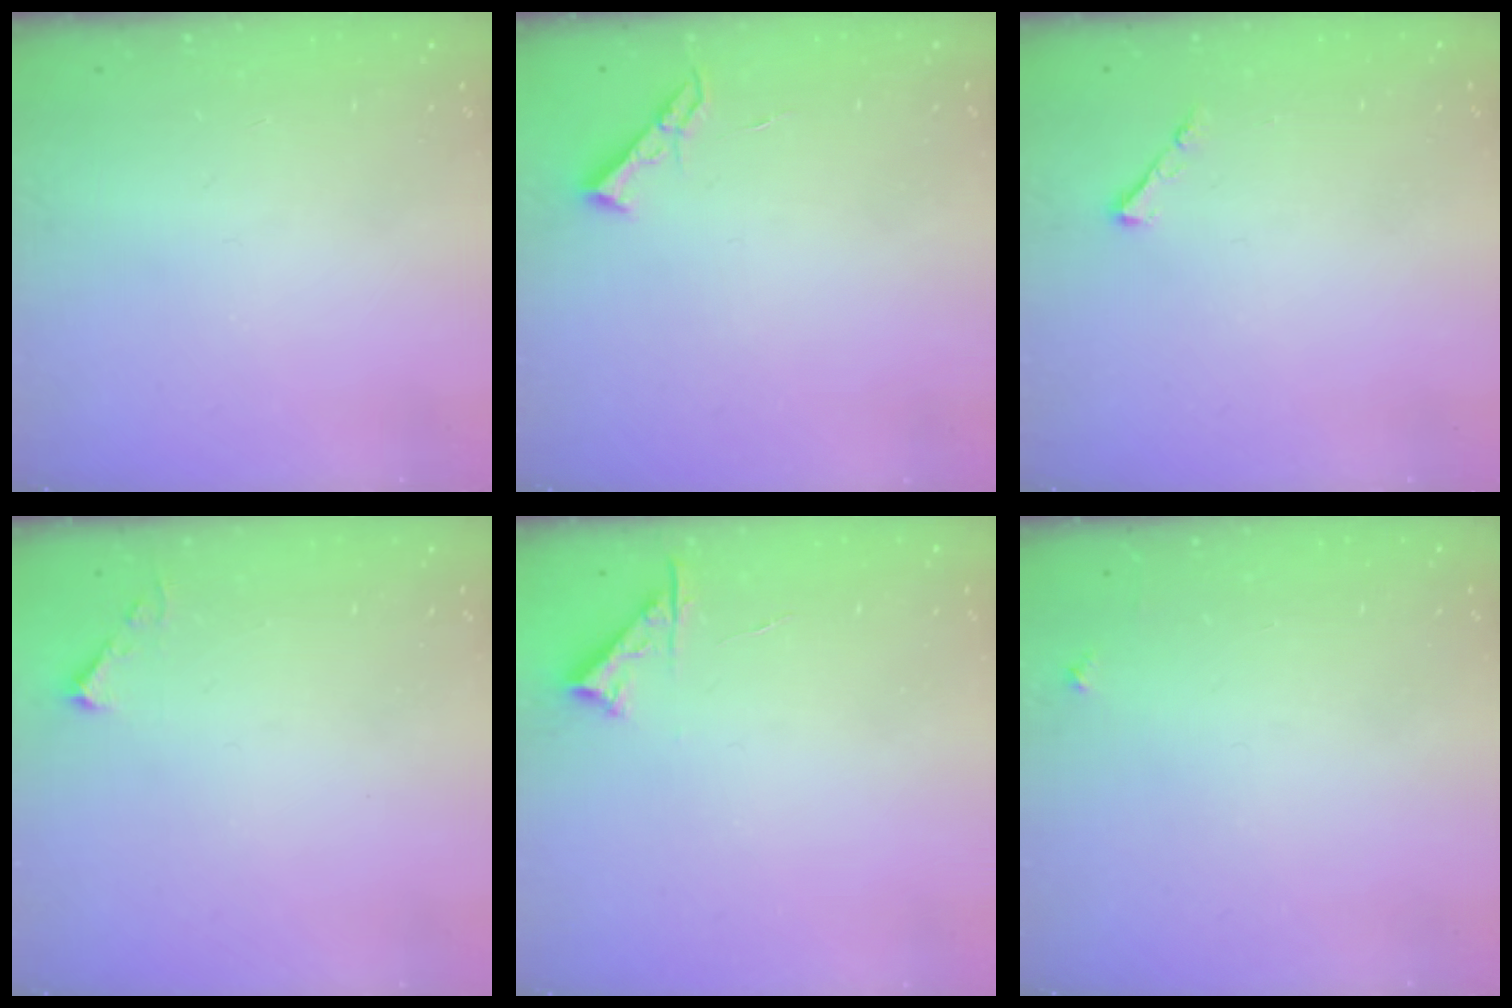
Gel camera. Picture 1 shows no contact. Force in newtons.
{"total": 4.3, "press": 4.2, "slide": 0.7}
{"total": 3.3, "press": 3.3, "slide": 0.6}
{"total": 3.5, "press": 3.5, "slide": 0.4}
{"total": 4.7, "press": 4.6, "slide": 0.6}
{"total": 4.7, "press": 4.6, "slide": 0.5}